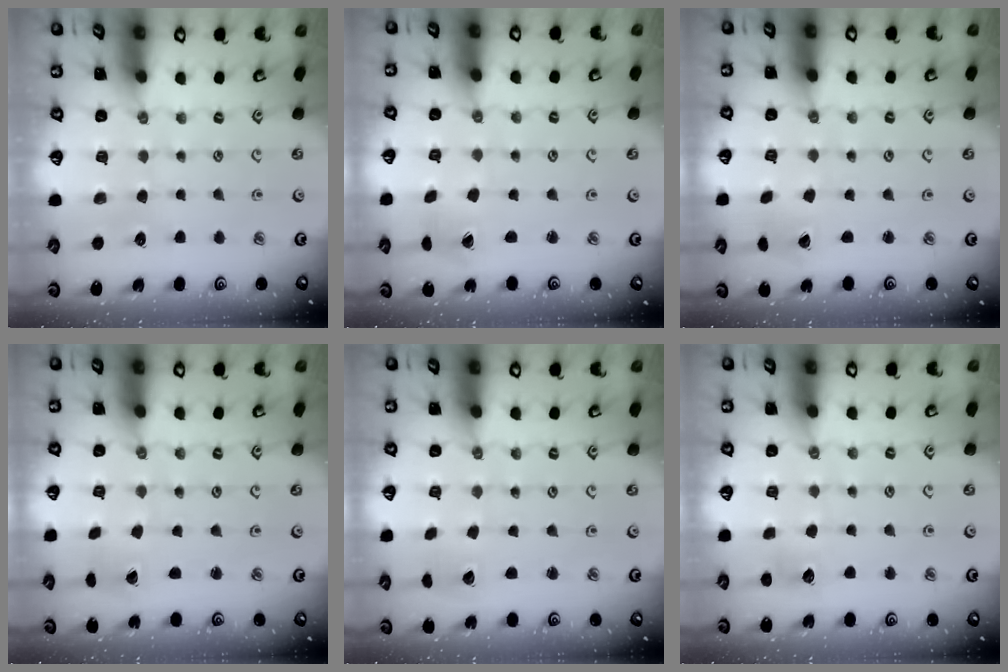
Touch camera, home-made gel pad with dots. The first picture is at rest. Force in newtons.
{"total": 2.0, "press": 2.0, "slide": 0.2}
{"total": 1.8, "press": 1.8, "slide": 0.1}
{"total": 2.6, "press": 2.6, "slide": 0.1}
{"total": 2.6, "press": 2.6, "slide": 0.1}
{"total": 4.7, "press": 4.7, "slide": 0.6}